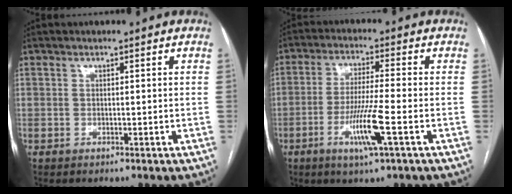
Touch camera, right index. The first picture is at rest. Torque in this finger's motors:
{"motor_torque": [2.13, 0.00, 0.74, 0.21]}